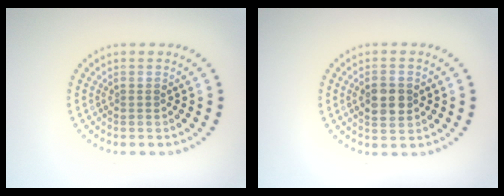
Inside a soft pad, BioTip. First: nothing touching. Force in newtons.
{"total": 3.2, "press": 3.2, "slide": 0.2}